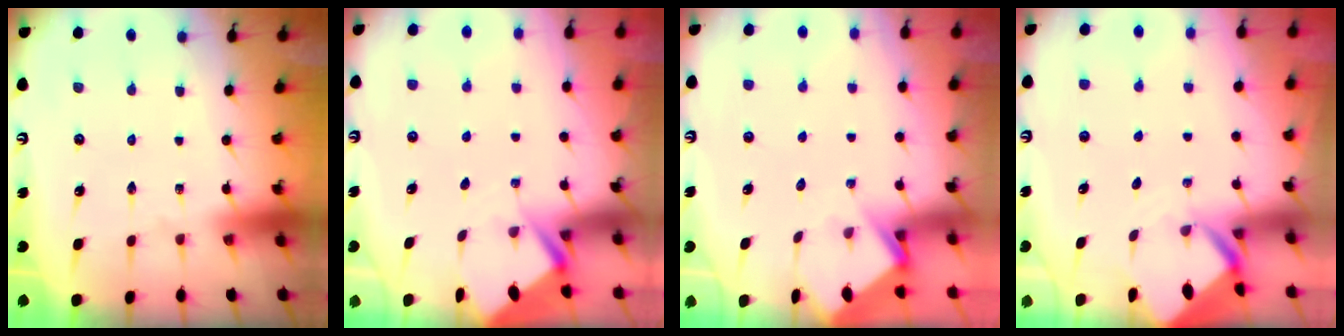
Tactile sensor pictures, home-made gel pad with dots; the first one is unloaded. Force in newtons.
{"total": 2.9, "press": 2.9, "slide": 0.4}
{"total": 3.8, "press": 3.8, "slide": 0.1}
{"total": 3.0, "press": 3.0, "slide": 0.1}